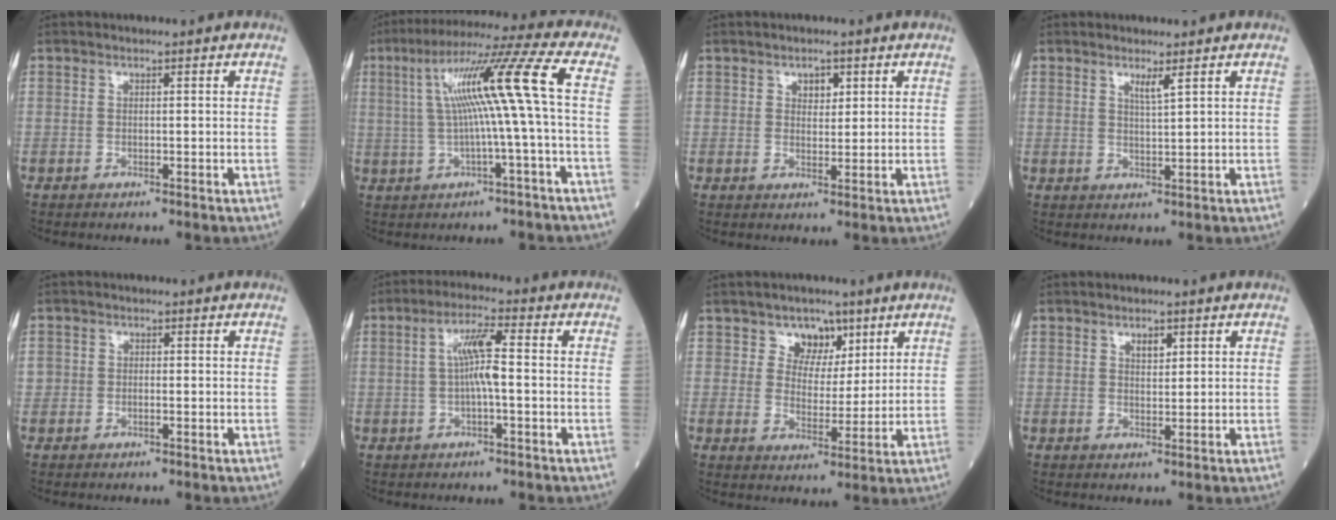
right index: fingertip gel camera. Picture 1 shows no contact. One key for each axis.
{"total": 12.4, "fx": 1.1, "fy": -1.6, "fz": 12.2, "tx": -0.210, "ty": 0.033, "tz": 0.019}
{"total": 2.4, "fx": 1.2, "fy": 1.4, "fz": 1.5, "tx": -0.018, "ty": 0.000, "tz": 0.019}
{"total": 2.0, "fx": 1.3, "fy": -0.3, "fz": 1.5, "tx": -0.028, "ty": -0.009, "tz": 0.024}
{"total": 1.7, "fx": -0.3, "fy": 1.2, "fz": 1.0, "tx": -0.022, "ty": 0.004, "tz": -0.005}
{"total": 5.9, "fx": 0.1, "fy": 0.6, "fz": 5.9, "tx": -0.113, "ty": 0.012, "tz": -0.001}
{"total": 5.7, "fx": 3.4, "fy": 4.2, "fz": 1.8, "tx": -0.021, "ty": 0.003, "tz": 0.059}
{"total": 2.0, "fx": 1.1, "fy": 0.9, "fz": 1.4, "tx": -0.021, "ty": -0.002, "tz": 0.019}